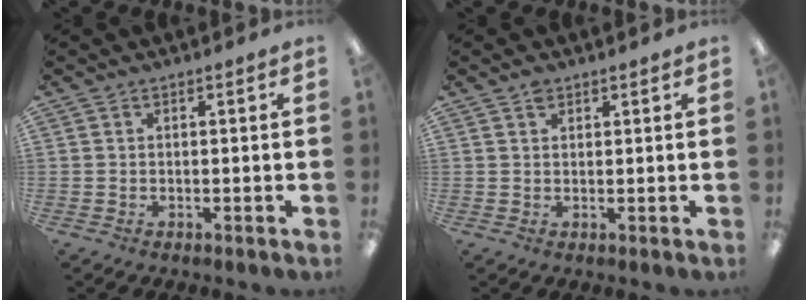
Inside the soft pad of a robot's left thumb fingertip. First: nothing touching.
{"total": 1.6, "force": [1.2, 0.9, 0.5], "torque": [-0.012, -0.001, 0.023]}